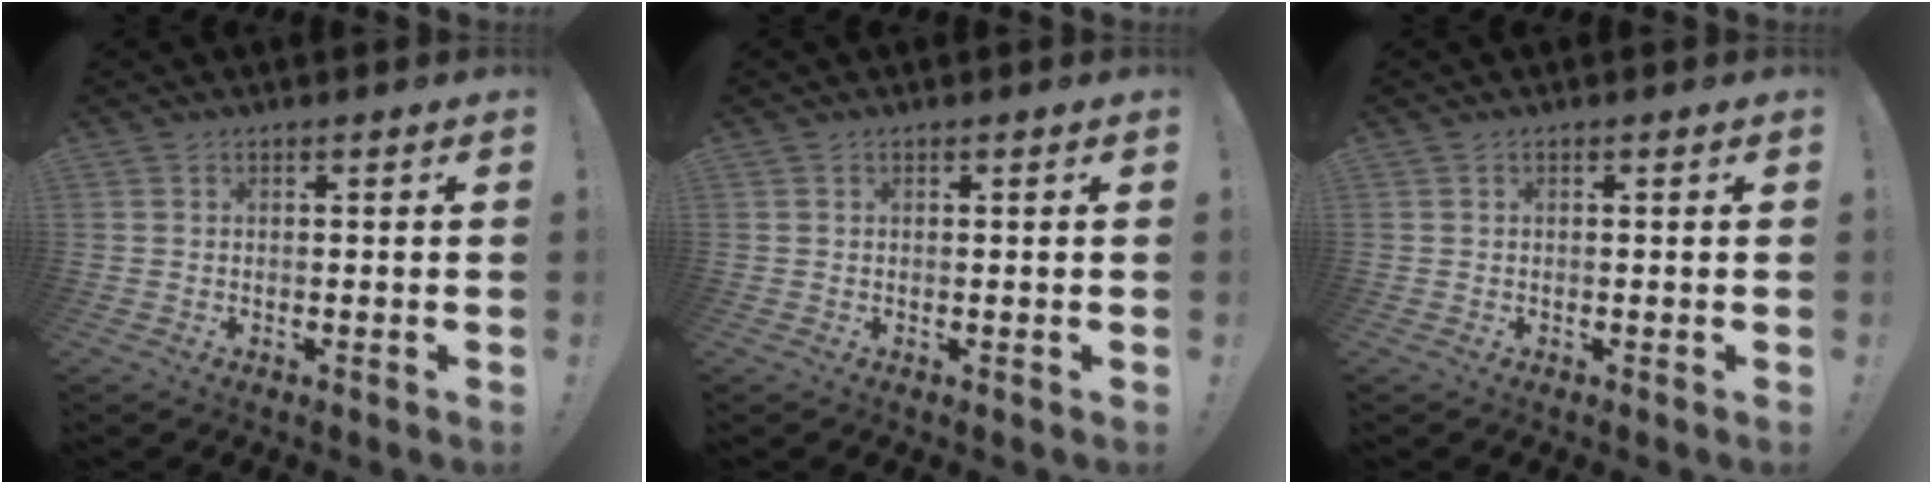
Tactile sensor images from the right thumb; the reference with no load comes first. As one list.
[{"total": 0.0}, {"total": 0.0}]